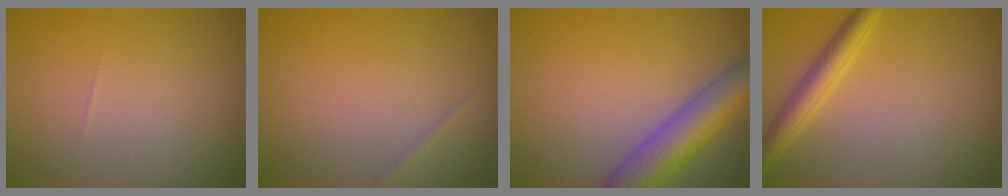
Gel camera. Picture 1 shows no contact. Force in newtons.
{"total": 0.6, "press": 0.6, "slide": 0.0}
{"total": 7.2, "press": 7.2, "slide": 0.4}
{"total": 3.2, "press": 3.2, "slide": 0.1}